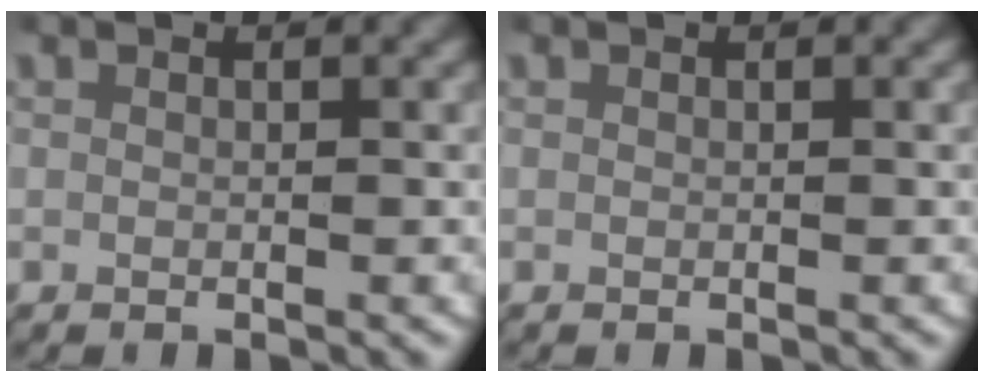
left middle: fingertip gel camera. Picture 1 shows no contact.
{"total": 0.0}